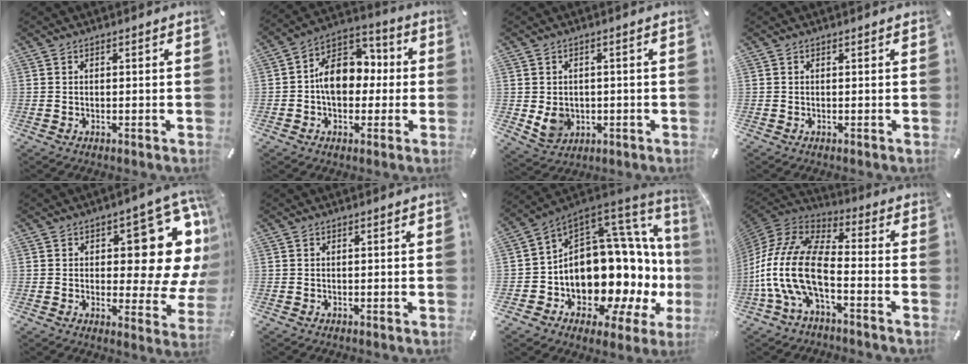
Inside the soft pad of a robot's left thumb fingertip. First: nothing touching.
{"total": 11.8, "force": [-0.5, 8.9, 7.8], "torque": [-0.141, 0.012, -0.010]}
{"total": 5.5, "force": [-0.3, 5.1, 2.1], "torque": [-0.033, -0.002, -0.005]}
{"total": 0.0}
{"total": 17.7, "force": [6.9, 8.2, 14.1], "torque": [-0.150, -0.075, 0.108]}
{"total": 0.0}
{"total": 21.2, "force": [0.4, 14.5, 15.5], "torque": [-0.228, -0.087, 0.052]}
{"total": 16.8, "force": [-6.6, 8.3, 13.0], "torque": [-0.295, 0.013, -0.125]}